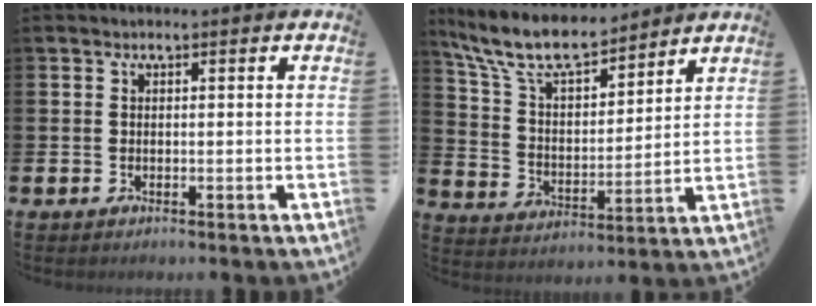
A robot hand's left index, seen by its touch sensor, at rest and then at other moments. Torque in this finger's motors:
{"motor_torque": [0.53, -0.75, 0.85, 0.21]}